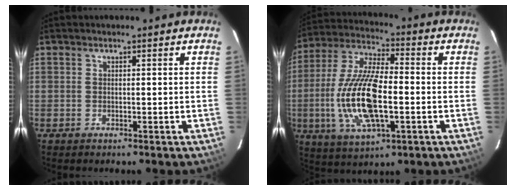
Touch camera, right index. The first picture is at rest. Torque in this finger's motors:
{"motor_torque": [2.14, 0.00, 1.05, 0.21]}